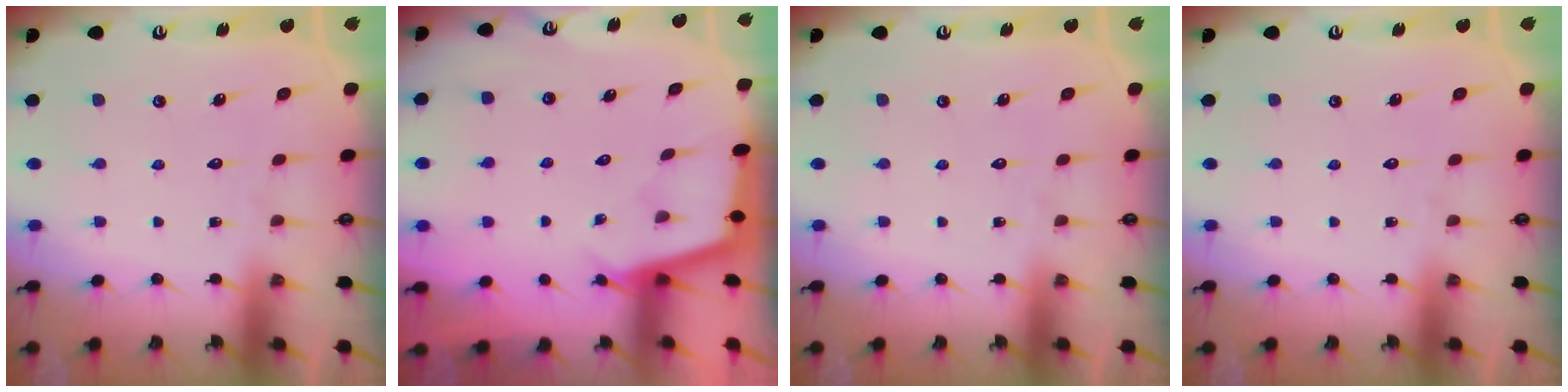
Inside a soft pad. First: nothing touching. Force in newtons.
{"total": 2.5, "press": 2.5, "slide": 0.2}
{"total": 0.0}
{"total": 0.0}